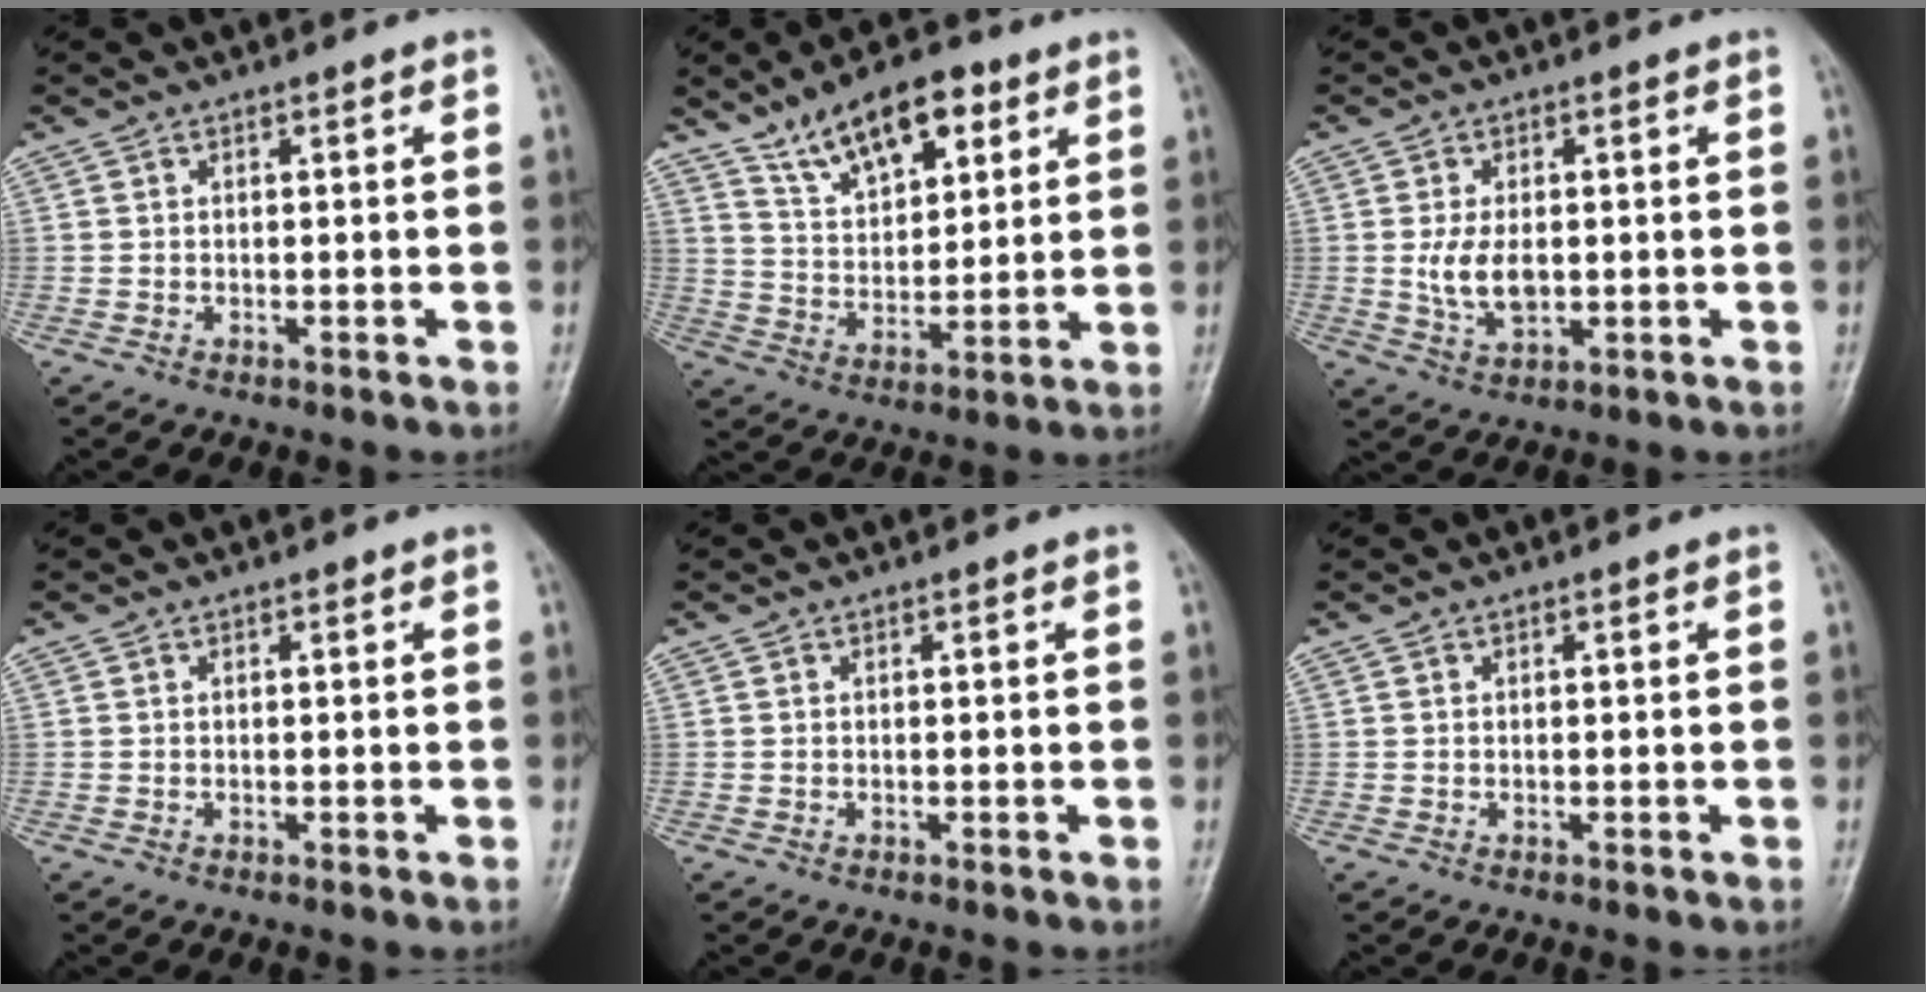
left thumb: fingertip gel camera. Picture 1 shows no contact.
{"total": 12.7, "force": [7.7, 6.0, 8.2], "torque": [-0.108, -0.032, 0.136]}
{"total": 6.4, "force": [0.0, 3.7, 5.2], "torque": [-0.099, -0.006, 0.006]}
{"total": 0.0}
{"total": 0.0}
{"total": 0.0}